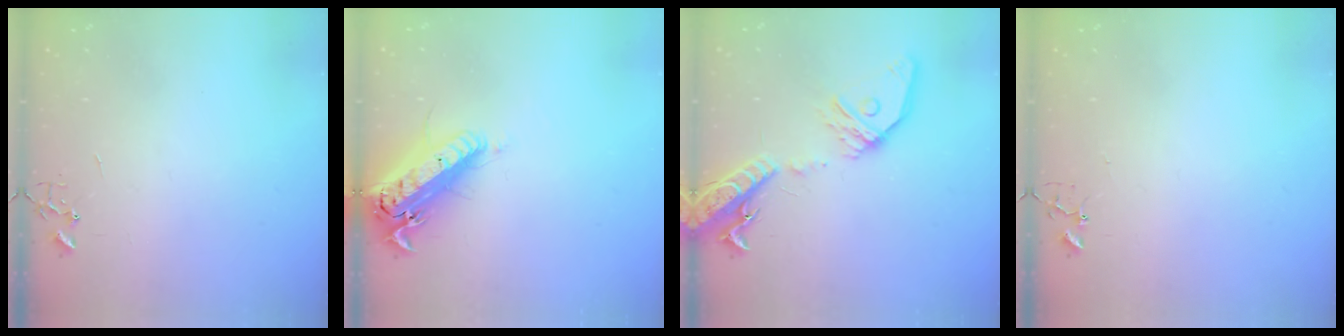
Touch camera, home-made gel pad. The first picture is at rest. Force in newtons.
{"total": 19.3, "press": 18.8, "slide": 4.3}
{"total": 19.6, "press": 19.2, "slide": 4.0}
{"total": 3.9, "press": 3.9, "slide": 0.3}